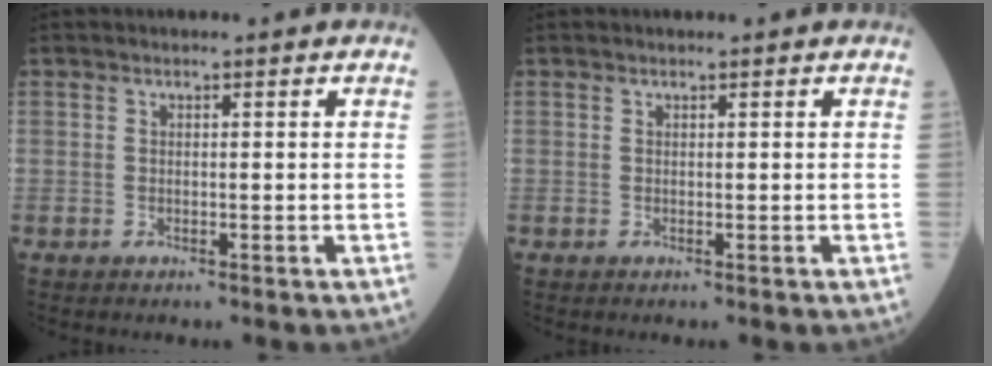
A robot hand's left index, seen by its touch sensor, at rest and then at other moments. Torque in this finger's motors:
{"motor_torque": [0.11, -0.15, -0.01, -0.01]}